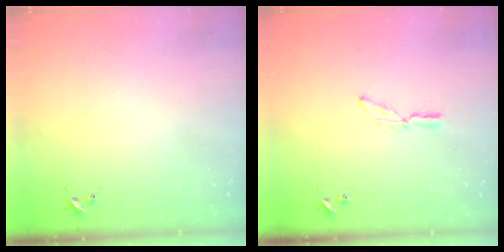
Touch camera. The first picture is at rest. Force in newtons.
{"total": 6.9, "press": 6.9, "slide": 0.4}